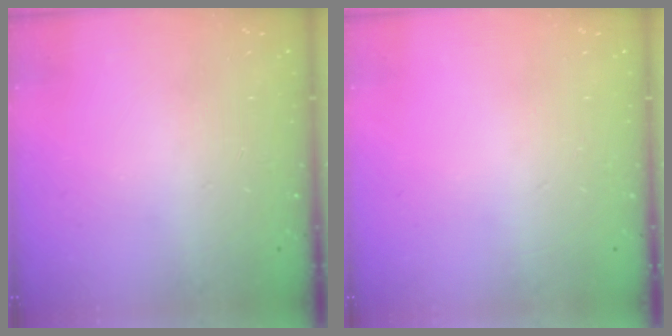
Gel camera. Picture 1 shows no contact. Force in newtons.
{"total": 0.0}